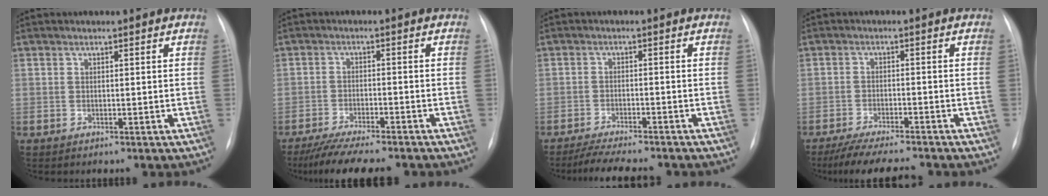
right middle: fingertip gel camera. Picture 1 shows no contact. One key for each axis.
{"total": 11.7, "fx": -10.1, "fy": 1.4, "fz": 5.8, "tx": -0.086, "ty": -0.017, "tz": -0.150}
{"total": 9.7, "fx": -8.6, "fy": 1.3, "fz": 4.4, "tx": -0.068, "ty": -0.012, "tz": -0.127}
{"total": 9.8, "fx": -8.6, "fy": 0.8, "fz": 4.5, "tx": -0.069, "ty": -0.018, "tz": -0.134}